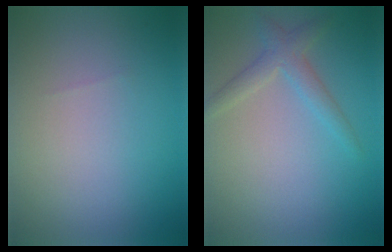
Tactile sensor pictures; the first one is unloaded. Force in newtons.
{"total": 3.3, "press": 3.3, "slide": 0.2}